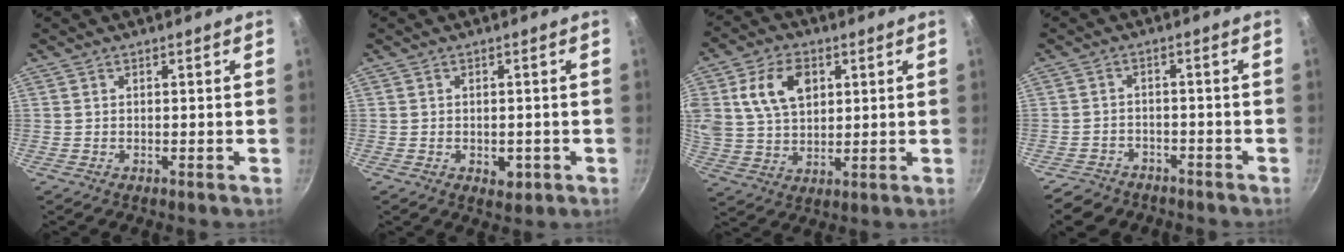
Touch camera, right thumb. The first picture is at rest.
{"total": 3.1, "force": [-1.0, 2.1, 2.1], "torque": [-0.019, 0.000, -0.009]}
{"total": 11.9, "force": [3.9, 8.1, 7.8], "torque": [-0.128, -0.007, 0.074]}
{"total": 6.6, "force": [-5.0, 4.0, 1.5], "torque": [-0.023, 0.049, -0.073]}